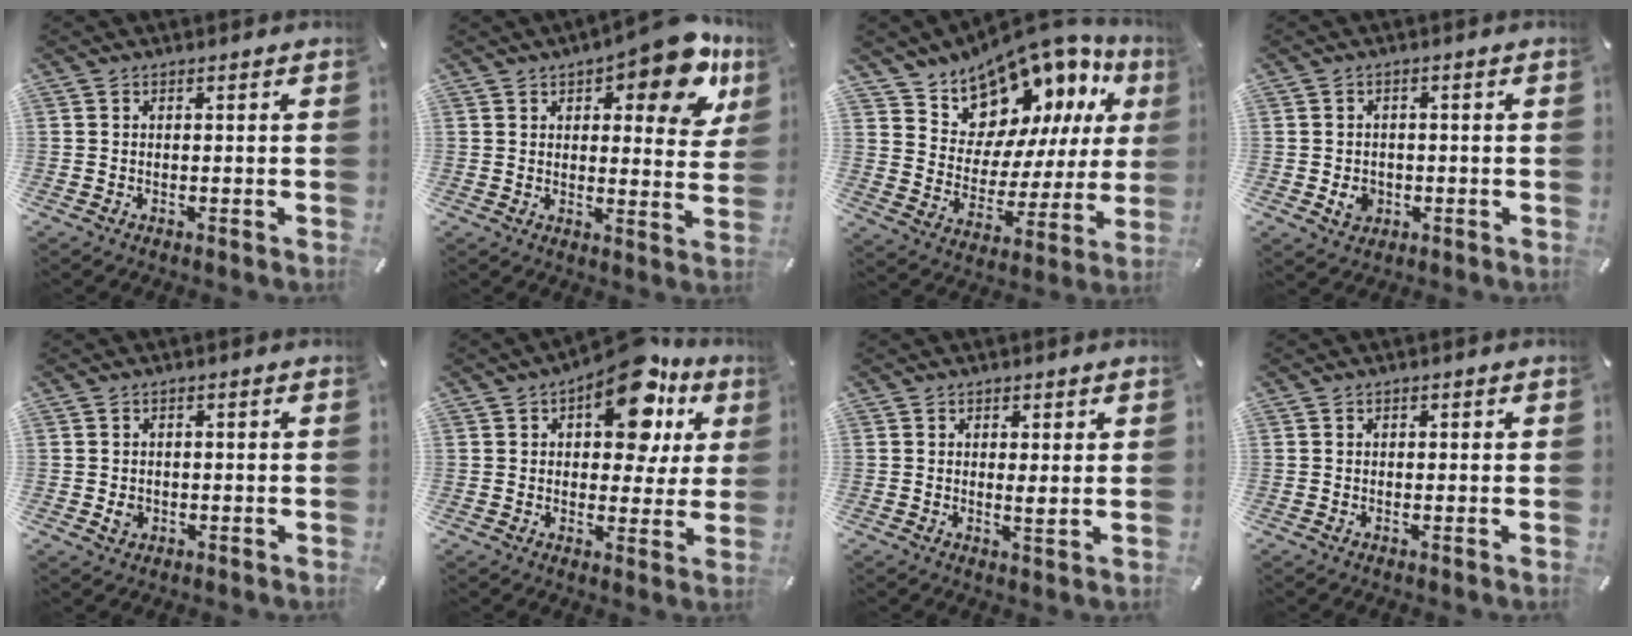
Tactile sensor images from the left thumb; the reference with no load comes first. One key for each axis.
{"total": 14.7, "fx": 9.2, "fy": 5.4, "fz": 10.1, "tx": -0.125, "ty": -0.059, "tz": 0.148}
{"total": 13.0, "fx": 11.9, "fy": 5.4, "fz": 0.2, "tx": -0.011, "ty": -0.145, "tz": 0.211}
{"total": 4.0, "fx": -0.9, "fy": 3.5, "fz": 1.8, "tx": -0.014, "ty": 0.000, "tz": -0.016}
{"total": 2.1, "fx": -0.2, "fy": 1.9, "fz": 0.9, "tx": -0.010, "ty": 0.002, "tz": -0.006}
{"total": 16.4, "fx": 8.4, "fy": 8.3, "fz": 11.3, "tx": -0.158, "ty": -0.037, "tz": 0.139}
{"total": 2.0, "fx": 1.1, "fy": 0.7, "fz": 1.5, "tx": -0.024, "ty": -0.005, "tz": 0.017}
{"total": 0.6, "fx": 0.2, "fy": 0.4, "fz": 0.5, "tx": -0.001, "ty": -0.001, "tz": 0.001}